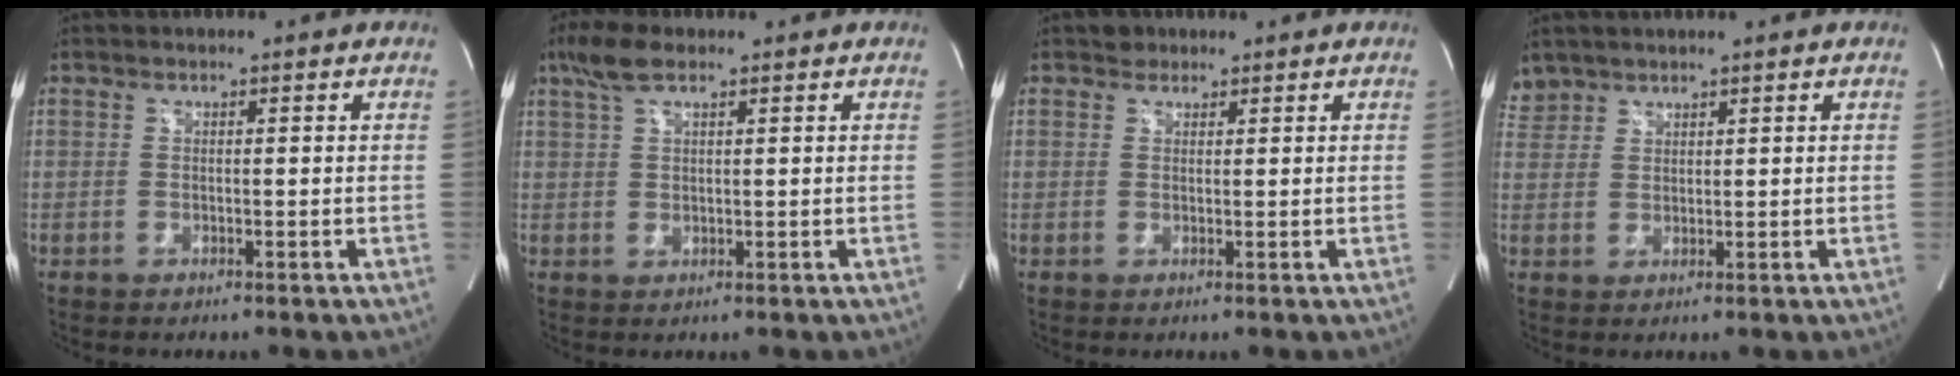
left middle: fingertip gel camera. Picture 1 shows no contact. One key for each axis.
{"total": 4.9, "fx": 3.3, "fy": 1.5, "fz": 3.3, "tx": -0.077, "ty": 0.015, "tz": 0.066}
{"total": 1.4, "fx": 1.0, "fy": 1.0, "fz": 0.0, "tx": 0.006, "ty": 0.004, "tz": 0.010}
{"total": 3.1, "fx": 2.7, "fy": 1.4, "fz": -0.3, "tx": 0.010, "ty": 0.012, "tz": 0.055}